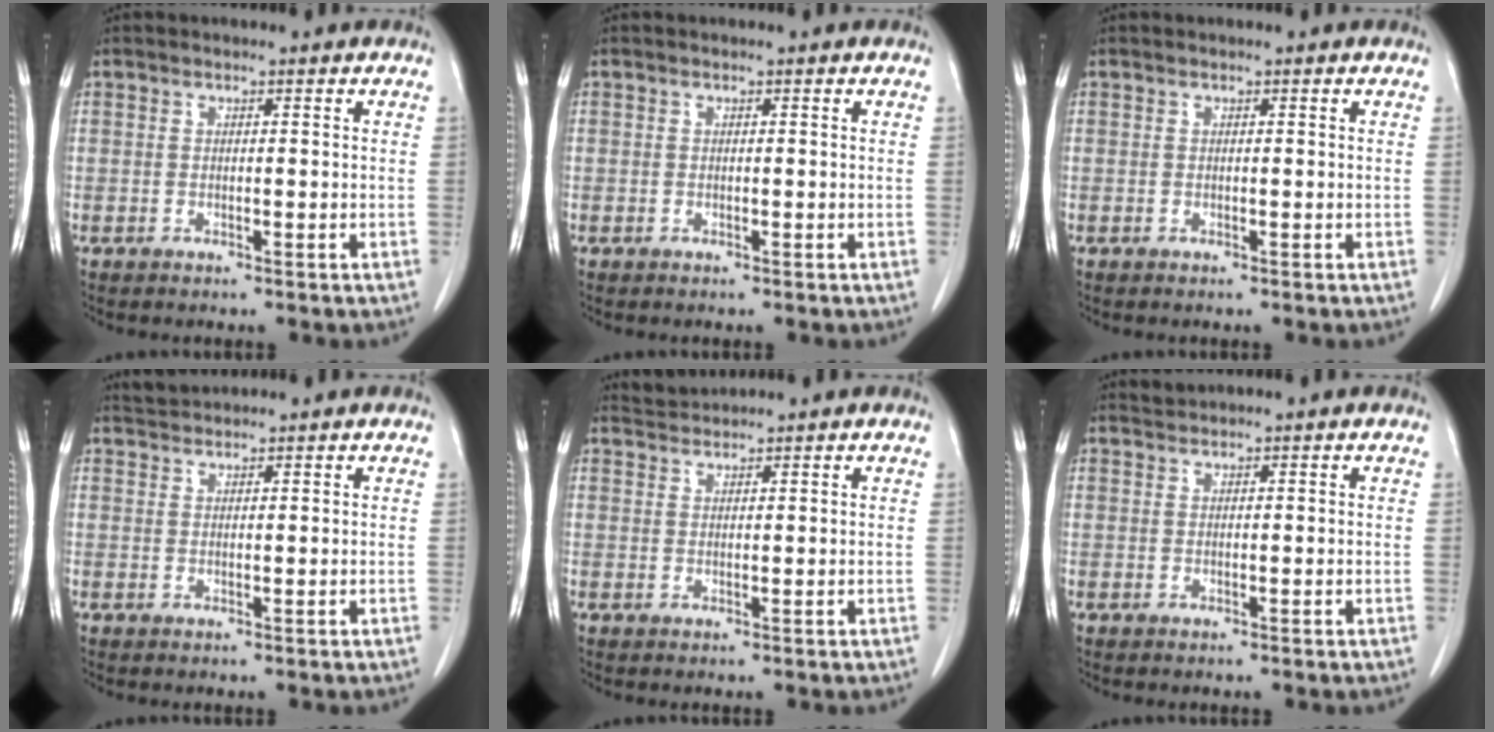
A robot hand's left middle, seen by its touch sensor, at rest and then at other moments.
{"total": 0.0}
{"total": 0.0}
{"total": 1.8, "force": [1.8, -0.1, -0.2], "torque": [-0.005, 0.013, 0.040]}
{"total": 1.9, "force": [1.7, -0.3, -0.6], "torque": [0.000, 0.008, 0.042]}
{"total": 0.8, "force": [0.7, -0.2, -0.3], "torque": [-0.004, 0.005, 0.017]}